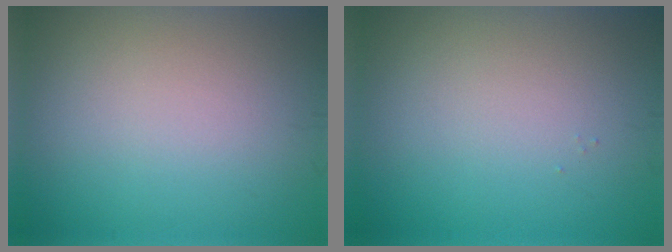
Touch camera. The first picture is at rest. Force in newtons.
{"total": 0.0}